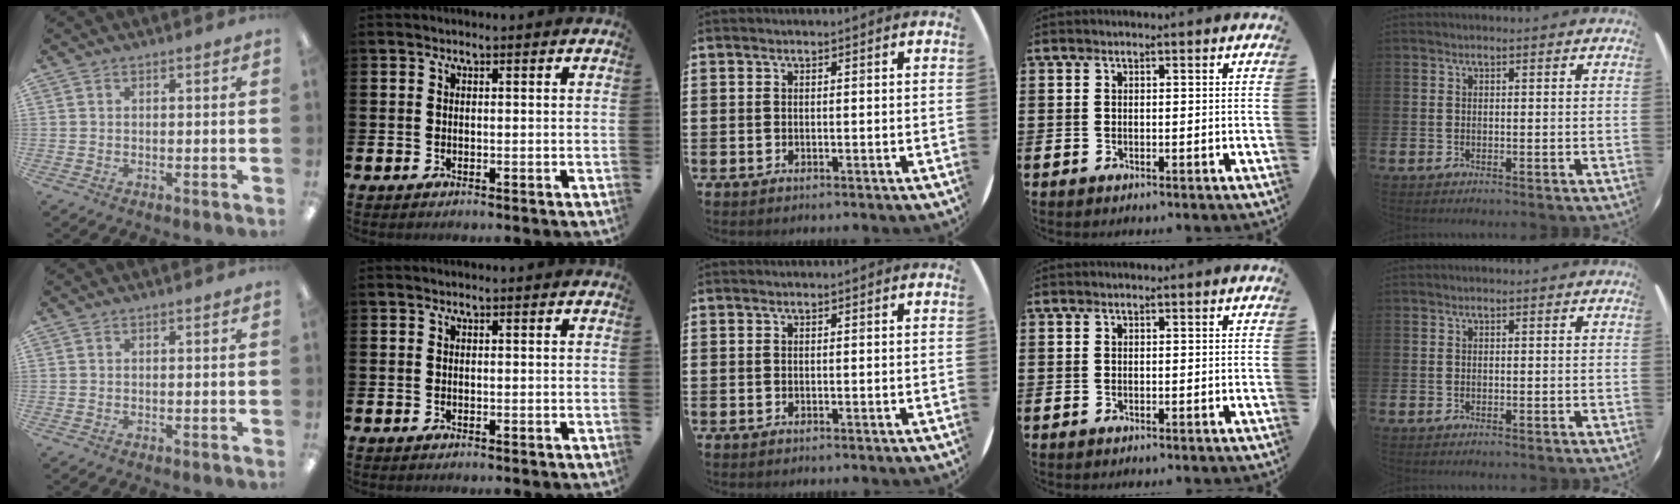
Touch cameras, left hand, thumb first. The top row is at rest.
{}